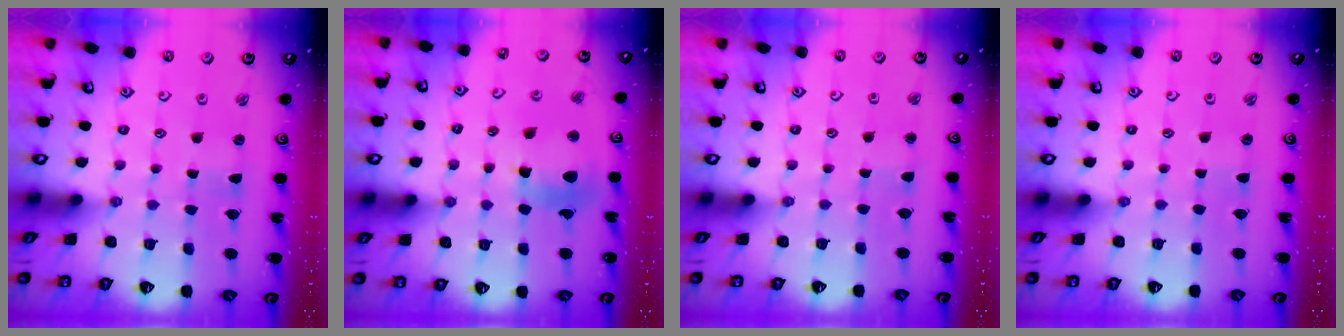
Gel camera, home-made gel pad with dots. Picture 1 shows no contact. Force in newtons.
{"total": 13.3, "press": 13.2, "slide": 1.8}
{"total": 1.5, "press": 1.5, "slide": 0.2}
{"total": 1.1, "press": 1.1, "slide": 0.3}